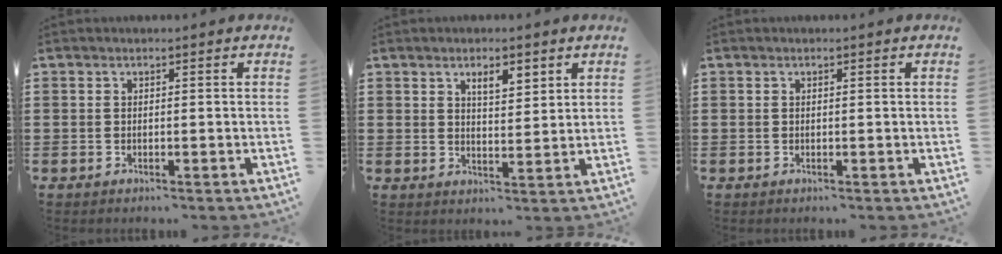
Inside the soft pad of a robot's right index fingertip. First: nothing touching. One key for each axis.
{"total": 3.4, "fx": 2.2, "fy": 1.2, "fz": 2.3, "tx": -0.034, "ty": 0.000, "tz": 0.035}
{"total": 0.0}